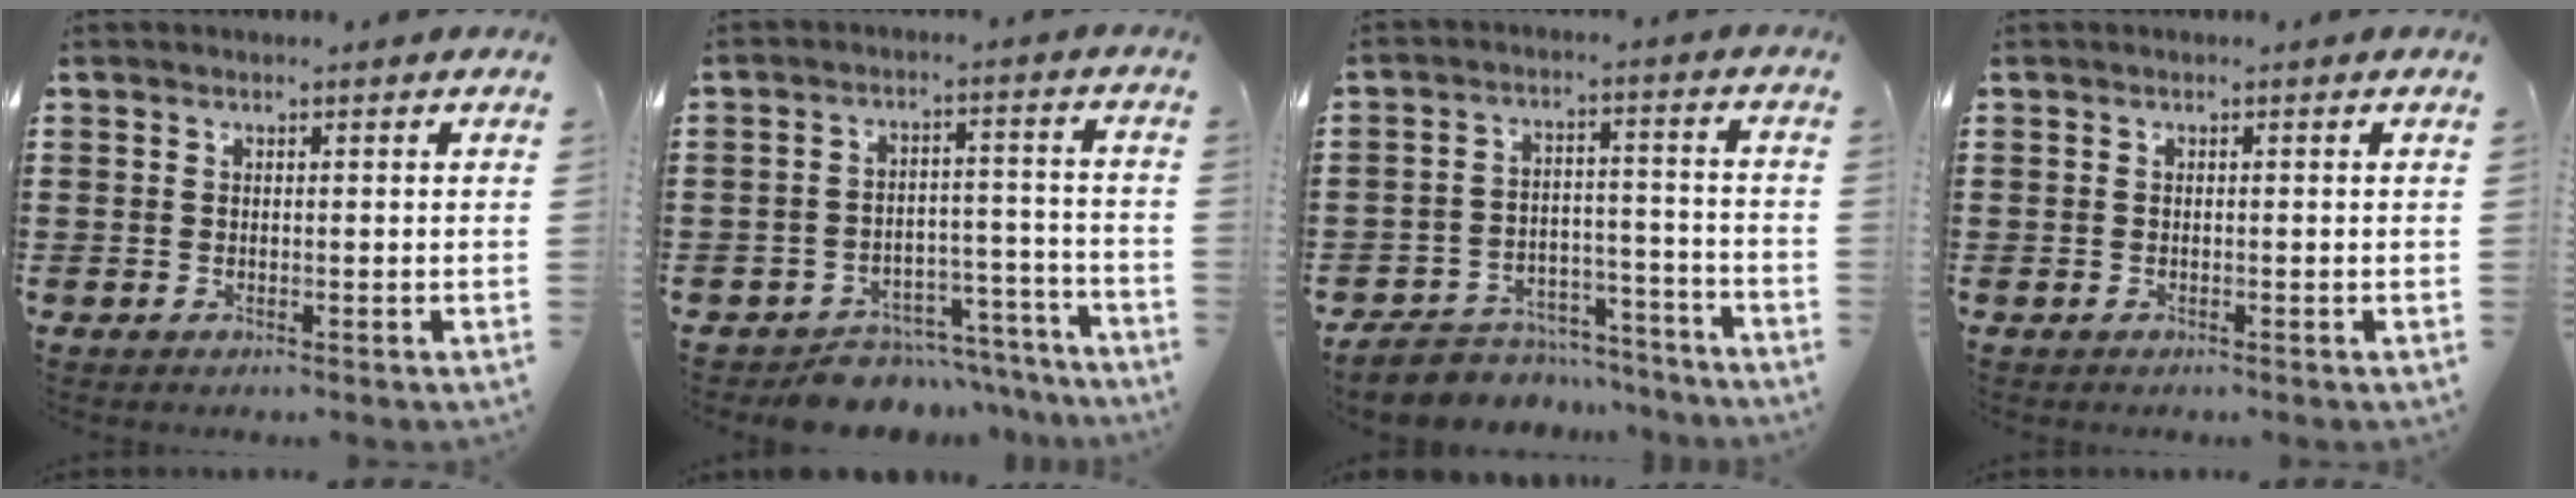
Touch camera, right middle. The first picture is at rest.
{"total": 6.2, "force": [-5.9, 1.6, 0.8], "torque": [-0.010, 0.023, -0.114]}
{"total": 6.1, "force": [-5.8, 1.7, 0.8], "torque": [-0.018, 0.014, -0.114]}
{"total": 0.0}